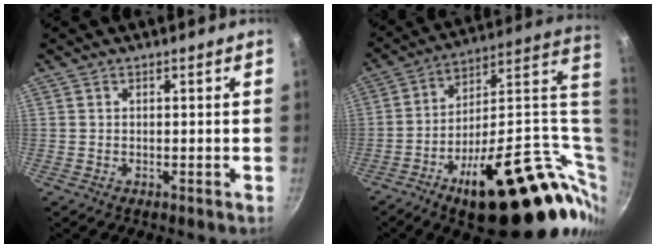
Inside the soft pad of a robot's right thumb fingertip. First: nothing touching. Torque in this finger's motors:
{"motor_torque": [3.92, 1.09, 1.91, -0.85, 0.47]}